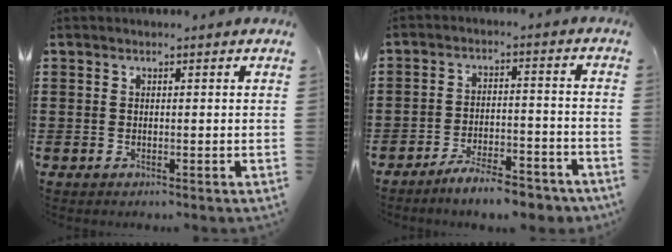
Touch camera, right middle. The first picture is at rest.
{"total": 7.1, "force": [-6.5, 0.5, 2.8], "torque": [-0.051, 0.002, -0.122]}